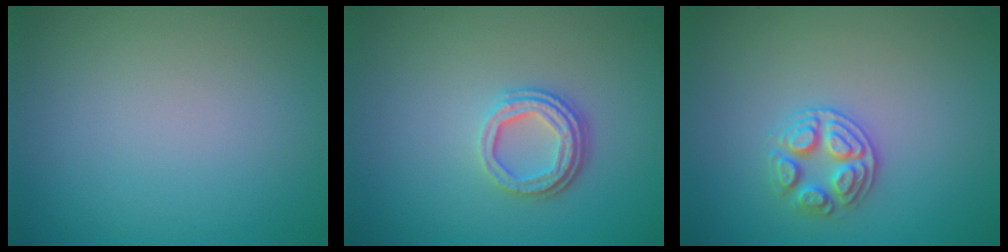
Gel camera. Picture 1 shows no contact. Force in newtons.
{"total": 3.3, "press": 2.4, "slide": 2.3}
{"total": 2.6, "press": 2.6, "slide": 0.6}